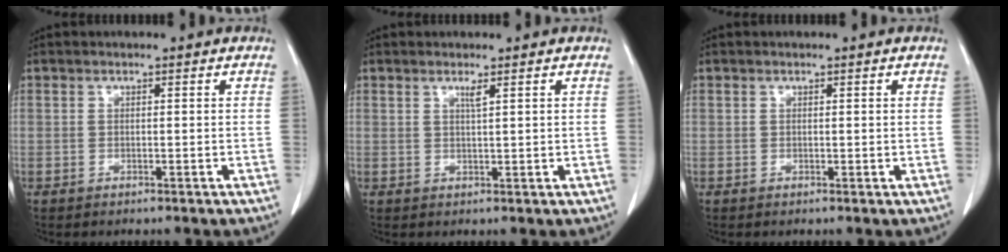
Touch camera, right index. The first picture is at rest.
{"total": 1.3, "force": [0.9, -0.2, 1.0], "torque": [-0.020, -0.005, 0.016]}
{"total": 0.0}